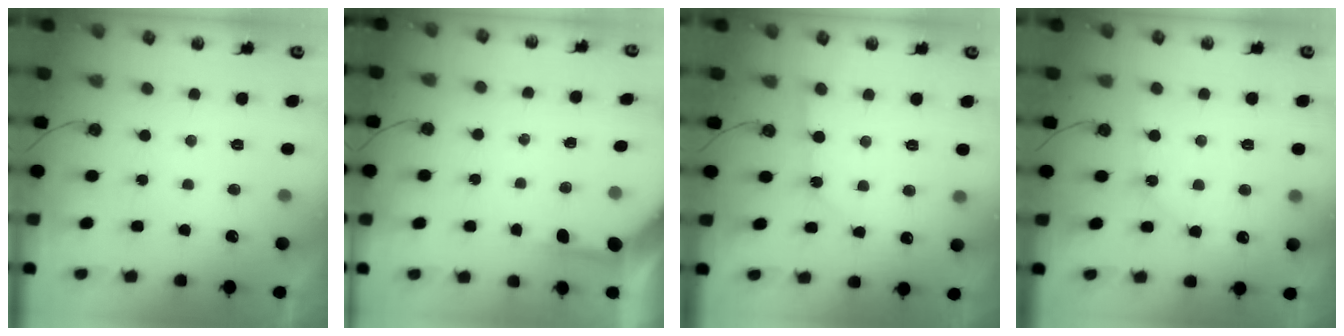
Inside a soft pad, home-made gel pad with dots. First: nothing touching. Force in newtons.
{"total": 3.8, "press": 3.7, "slide": 0.4}
{"total": 6.0, "press": 5.9, "slide": 0.8}
{"total": 5.5, "press": 5.5, "slide": 0.6}